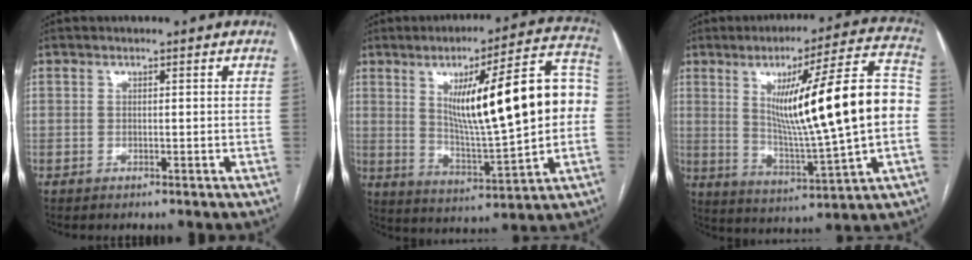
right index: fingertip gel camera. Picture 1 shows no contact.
{"total": 21.0, "force": [2.6, 3.2, 20.5], "torque": [-0.300, 0.031, 0.044]}
{"total": 21.6, "force": [1.5, 1.0, 21.6], "torque": [-0.329, 0.012, 0.022]}